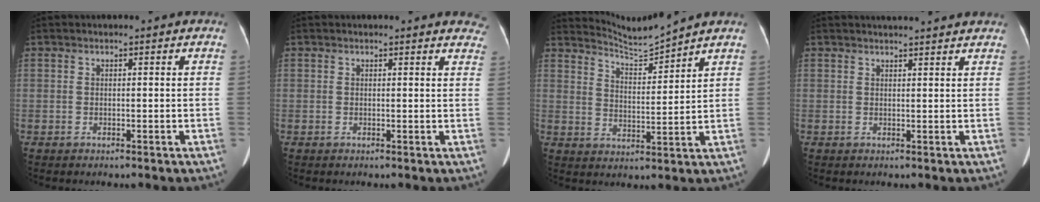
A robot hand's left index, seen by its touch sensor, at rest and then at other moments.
{"total": 6.4, "force": [6.1, 1.6, 1.0], "torque": [0.019, -0.013, 0.034]}
{"total": 5.9, "force": [5.6, -1.8, -0.4], "torque": [-0.007, -0.018, 0.110]}
{"total": 6.2, "force": [5.8, 0.2, 2.1], "torque": [-0.027, 0.021, 0.064]}